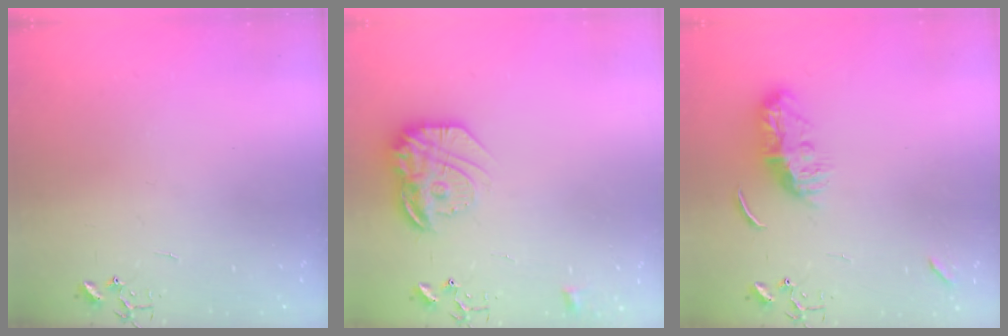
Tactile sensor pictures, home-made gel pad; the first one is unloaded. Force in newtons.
{"total": 18.3, "press": 18.2, "slide": 1.3}
{"total": 9.1, "press": 9.1, "slide": 0.8}